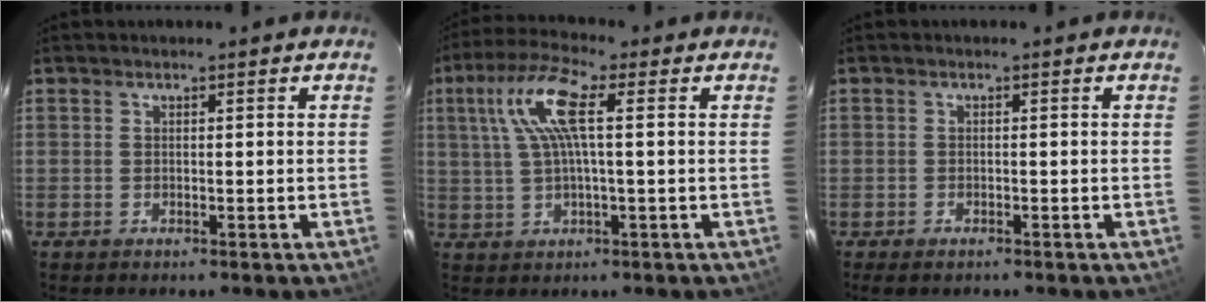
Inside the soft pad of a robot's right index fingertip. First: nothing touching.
{"total": 9.3, "force": [2.2, 1.9, 8.8], "torque": [-0.172, 0.018, 0.044]}
{"total": 2.2, "force": [-1.7, 0.9, 1.1], "torque": [-0.026, -0.007, -0.030]}